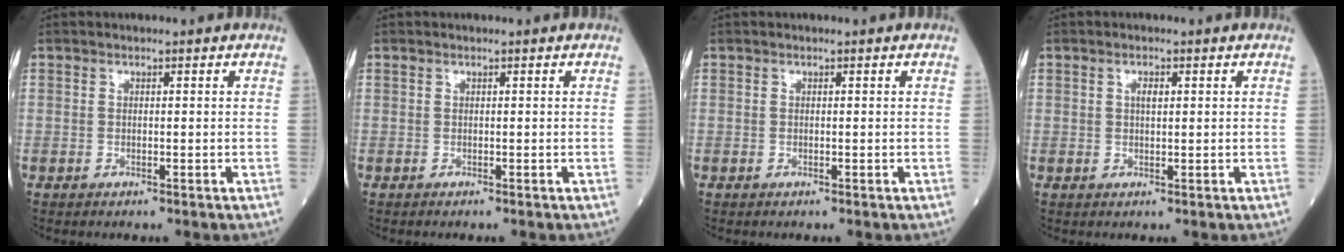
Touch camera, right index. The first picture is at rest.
{"total": 0.0}
{"total": 0.0}
{"total": 1.4, "force": [0.5, 0.5, 1.3], "torque": [-0.024, 0.001, 0.007]}